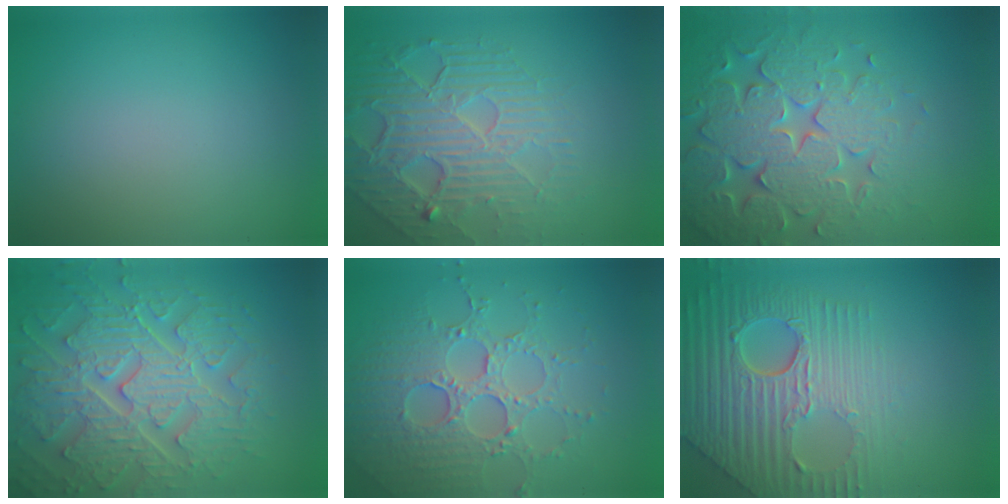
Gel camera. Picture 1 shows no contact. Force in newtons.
{"total": 7.1, "press": 5.1, "slide": 4.9}
{"total": 7.8, "press": 7.7, "slide": 1.5}
{"total": 8.8, "press": 6.5, "slide": 6.0}
{"total": 5.5, "press": 4.8, "slide": 2.7}
{"total": 9.1, "press": 6.1, "slide": 6.7}